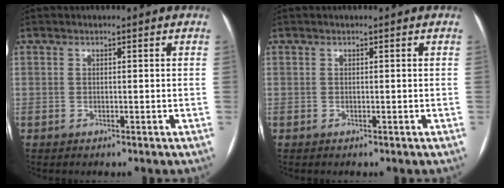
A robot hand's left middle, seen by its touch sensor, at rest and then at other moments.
{"total": 0.0}